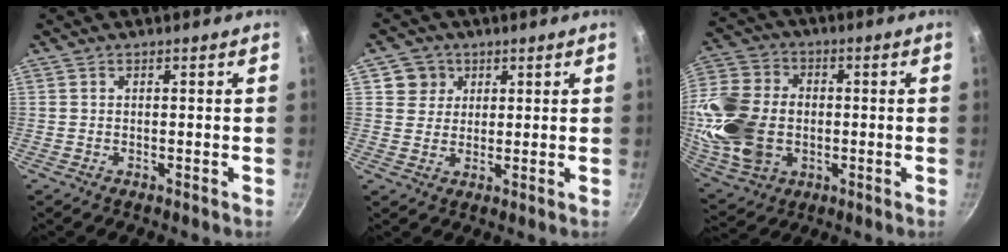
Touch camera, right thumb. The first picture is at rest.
{"total": 4.8, "force": [1.8, 4.4, 0.6], "torque": [0.029, 0.006, 0.027]}
{"total": 21.0, "force": [-1.6, 15.7, 13.9], "torque": [-0.274, 0.017, -0.023]}